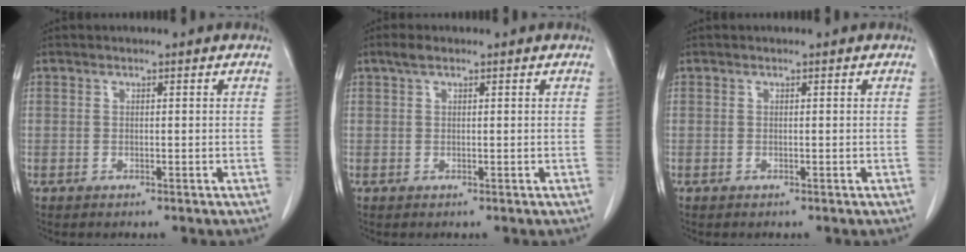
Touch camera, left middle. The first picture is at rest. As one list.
[{"total": 1.6, "force": [1.1, 0.5, 1.1], "torque": [-0.027, 0.013, 0.022]}, {"total": 0.0}]